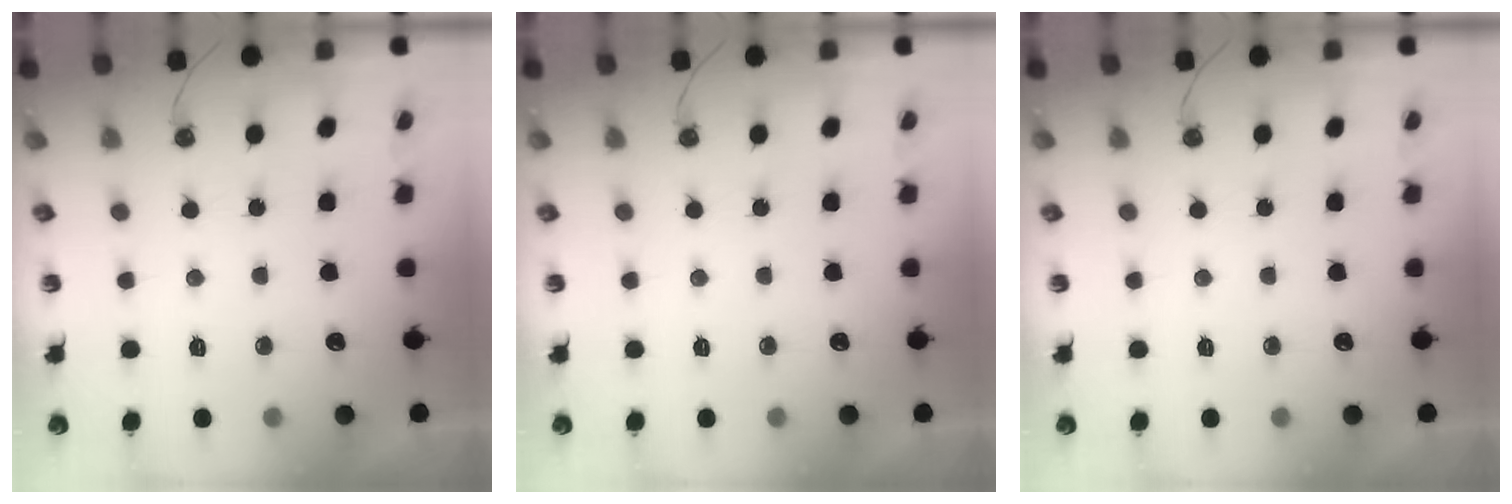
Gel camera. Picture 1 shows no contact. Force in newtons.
{"total": 0.0}
{"total": 0.0}